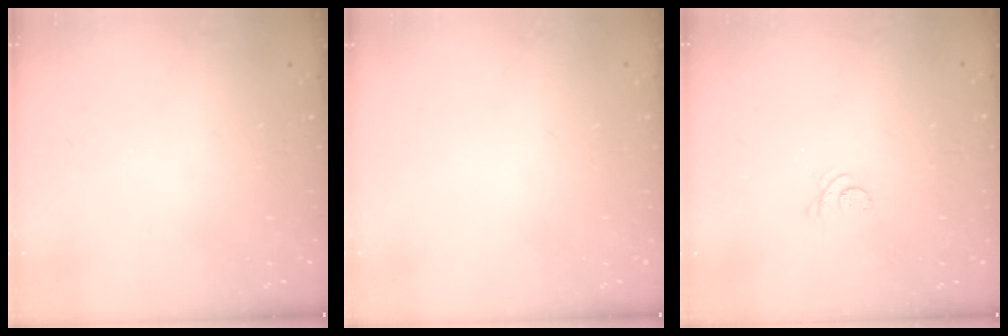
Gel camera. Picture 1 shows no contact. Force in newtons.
{"total": 0.0}
{"total": 3.0, "press": 2.9, "slide": 0.4}